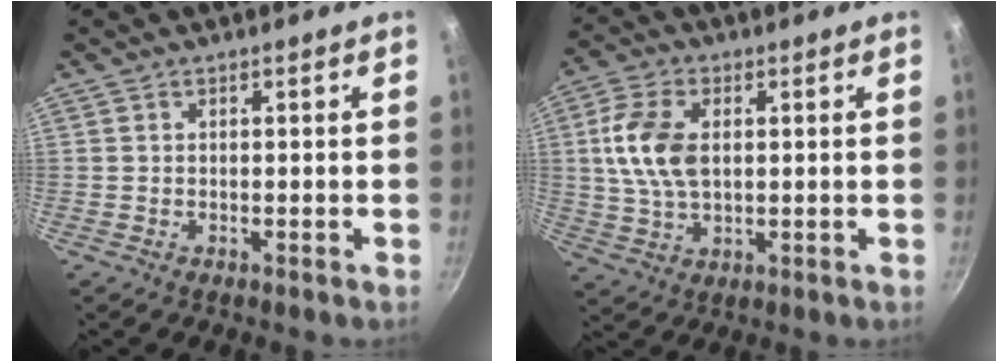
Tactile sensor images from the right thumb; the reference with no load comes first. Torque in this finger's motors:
{"motor_torque": [0.28, 0.33, 1.09, 0.08, 0.38]}